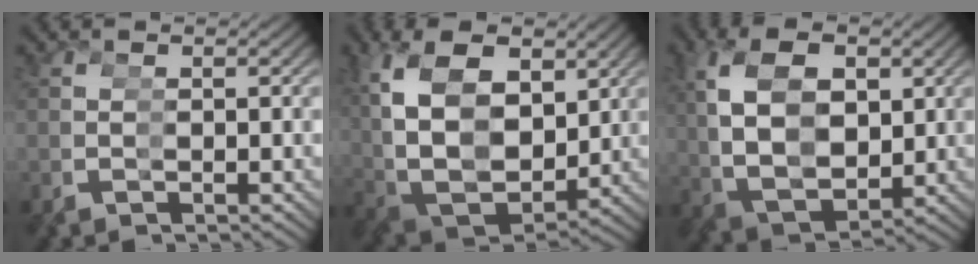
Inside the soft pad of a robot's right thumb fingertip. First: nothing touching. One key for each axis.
{"total": 10.3, "fx": 1.6, "fy": 8.2, "fz": 6.0, "tx": -0.160, "ty": -0.036, "tz": 0.042}
{"total": 7.5, "fx": 1.6, "fy": 5.6, "fz": 4.6, "tx": -0.122, "ty": -0.017, "tz": 0.043}